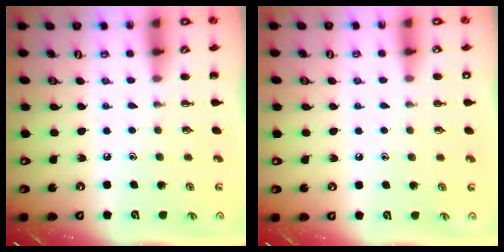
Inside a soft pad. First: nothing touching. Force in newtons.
{"total": 1.4, "press": 1.4, "slide": 0.1}